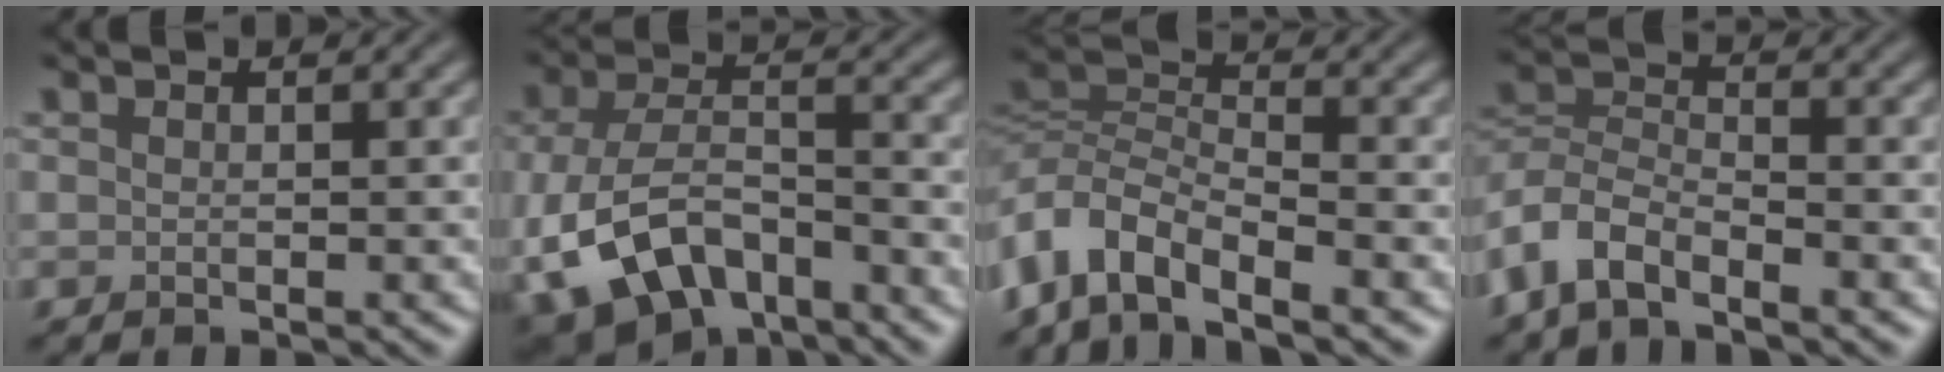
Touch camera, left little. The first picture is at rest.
{"total": 9.5, "force": [-5.4, 5.1, 5.8], "torque": [-0.119, -0.008, -0.105]}
{"total": 5.6, "force": [-3.5, 2.6, 3.5], "torque": [-0.059, 0.004, -0.081]}
{"total": 4.9, "force": [-3.6, 2.1, 2.5], "torque": [-0.050, 0.001, -0.083]}